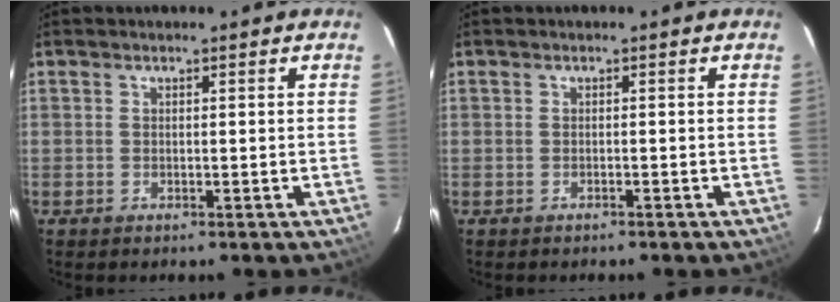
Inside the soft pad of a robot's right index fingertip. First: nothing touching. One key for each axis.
{"total": 0.8, "fx": -0.8, "fy": 0.1, "fz": 0.2, "tx": -0.006, "ty": 0.002, "tz": -0.011}